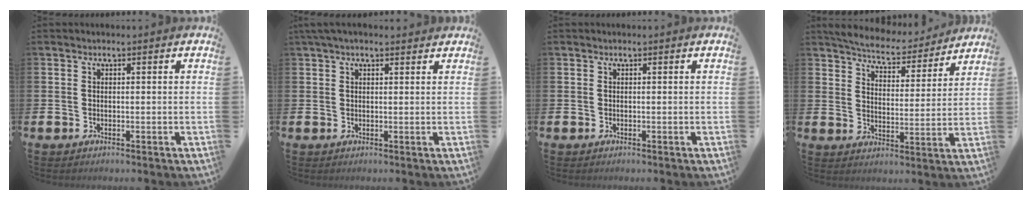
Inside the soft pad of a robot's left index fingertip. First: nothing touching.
{"total": 2.0, "force": [1.6, 0.6, 1.2], "torque": [-0.023, 0.006, 0.027]}
{"total": 0.0}
{"total": 6.3, "force": [6.1, 1.0, 1.1], "torque": [-0.042, -0.045, 0.105]}